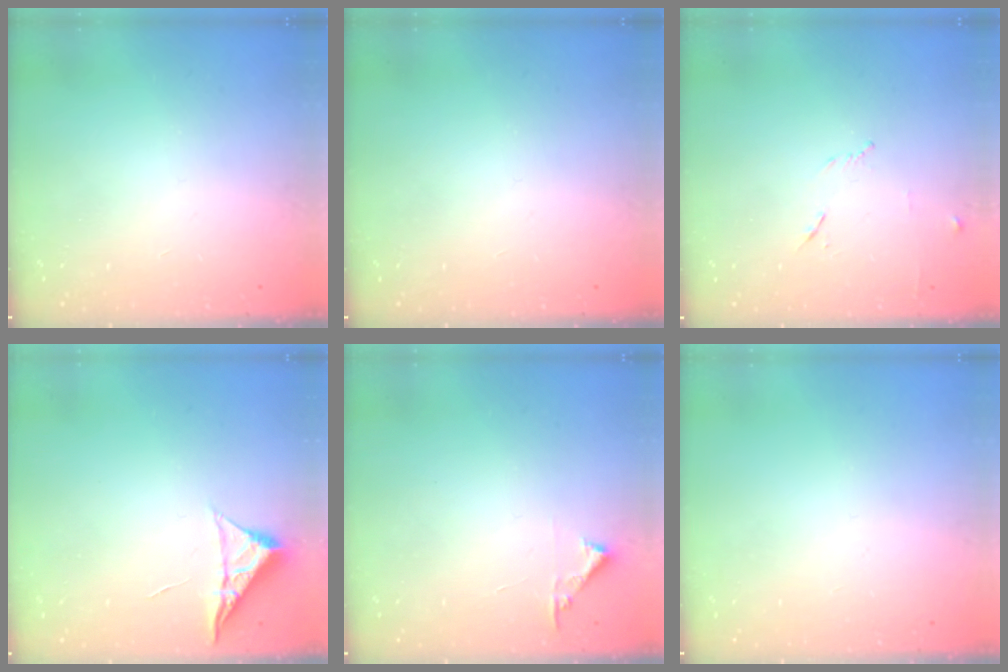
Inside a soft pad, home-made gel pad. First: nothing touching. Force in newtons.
{"total": 0.0}
{"total": 5.9, "press": 5.8, "slide": 1.1}
{"total": 4.7, "press": 4.7, "slide": 0.7}
{"total": 4.4, "press": 4.4, "slide": 0.4}
{"total": 0.0}